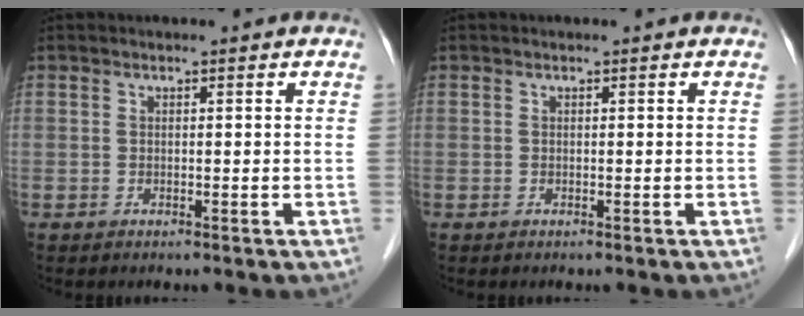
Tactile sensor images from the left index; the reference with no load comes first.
{"total": 0.0}